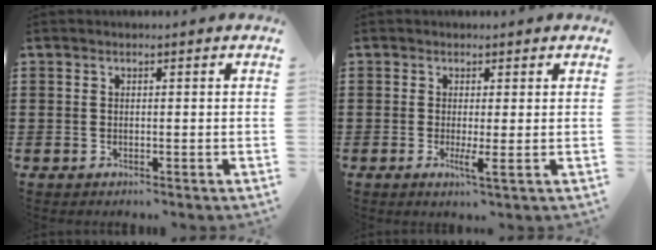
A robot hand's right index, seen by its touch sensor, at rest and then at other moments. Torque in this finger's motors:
{"motor_torque": [0.13, -0.10, 0.05, 0.05]}